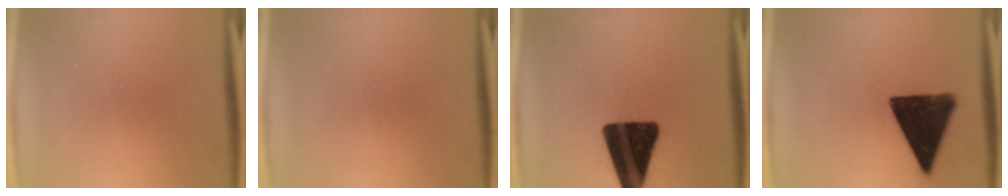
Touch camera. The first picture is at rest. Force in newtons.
{"total": 0.0}
{"total": 18.9}
{"total": 15.9}